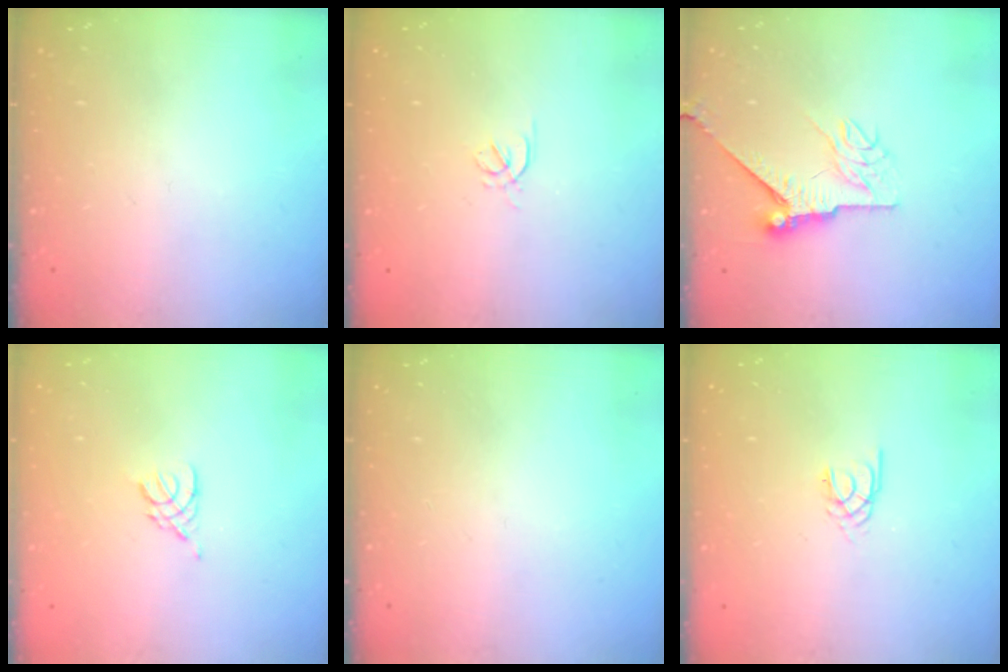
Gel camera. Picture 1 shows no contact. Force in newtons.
{"total": 1.7, "press": 1.6, "slide": 0.5}
{"total": 8.2, "press": 8.1, "slide": 0.7}
{"total": 2.9, "press": 2.8, "slide": 0.6}
{"total": 0.0}
{"total": 1.7, "press": 1.7, "slide": 0.3}